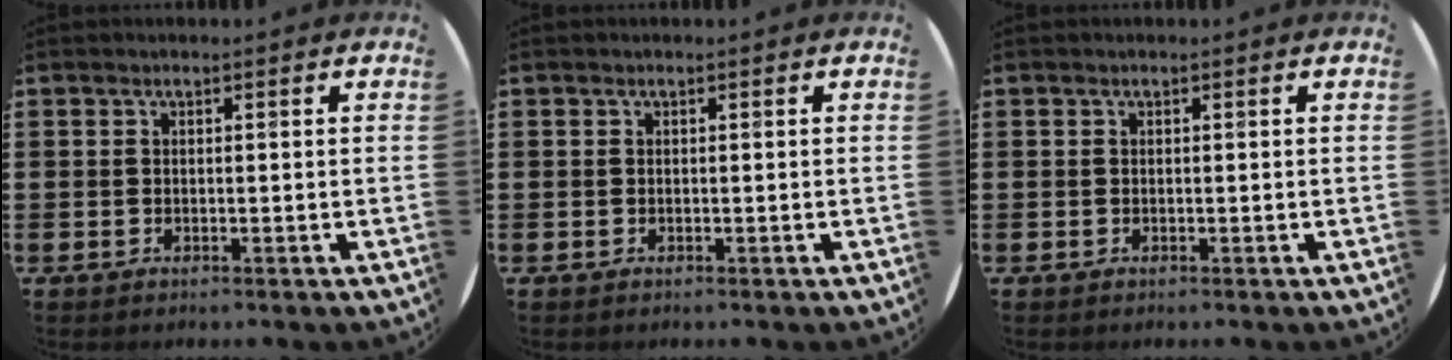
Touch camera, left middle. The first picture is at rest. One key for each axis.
{"total": 0.0}
{"total": 0.0}